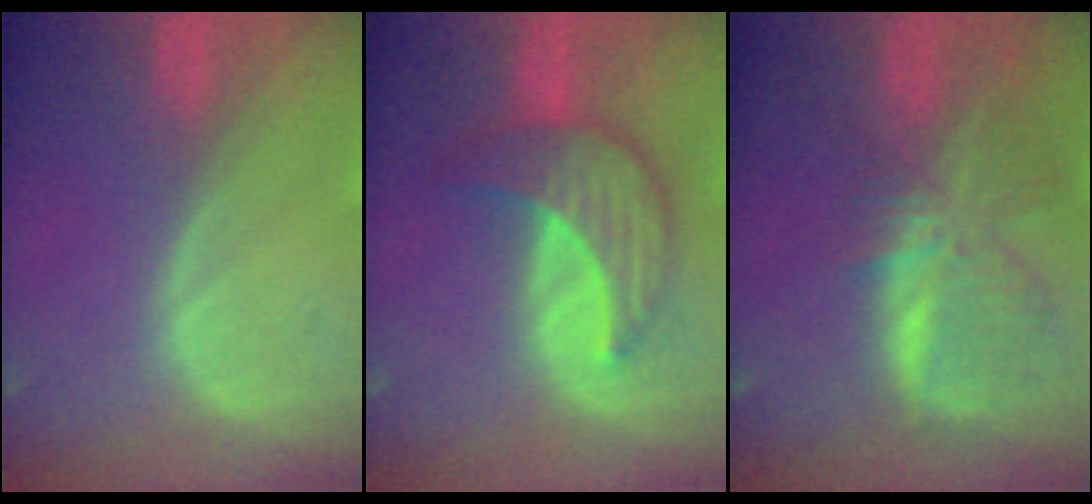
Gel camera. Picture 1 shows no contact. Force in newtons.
{"total": 7.1, "press": 7.1, "slide": 0.1}
{"total": 8.7, "press": 7.5, "slide": 4.3}